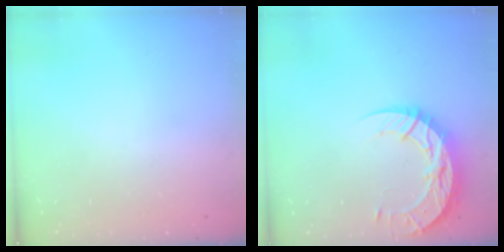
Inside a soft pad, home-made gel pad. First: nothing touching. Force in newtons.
{"total": 13.5, "press": 13.5, "slide": 1.0}